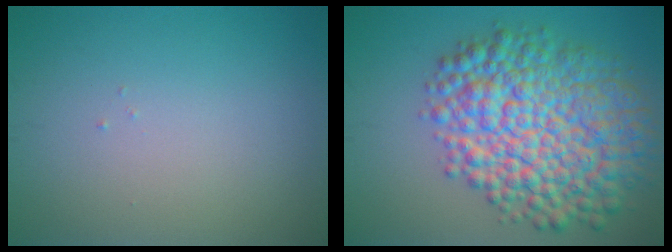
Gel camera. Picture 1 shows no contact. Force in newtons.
{"total": 11.6, "press": 11.6, "slide": 0.3}